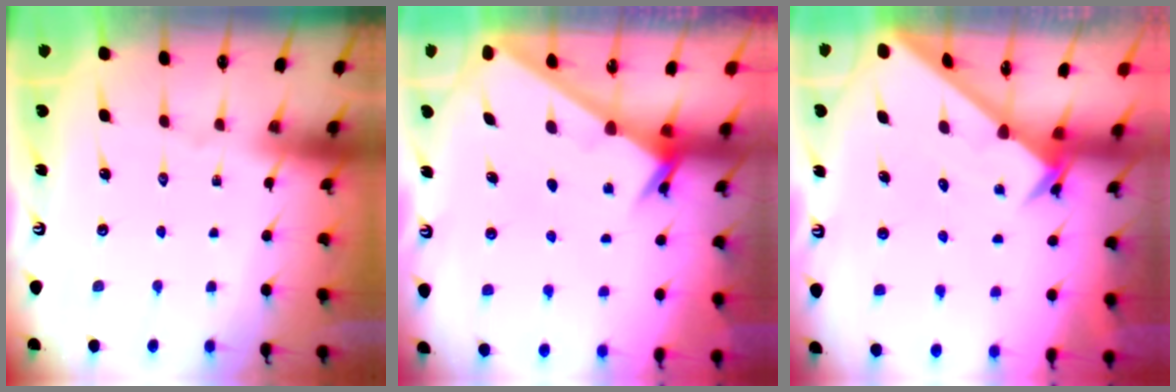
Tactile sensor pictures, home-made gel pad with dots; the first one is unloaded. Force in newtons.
{"total": 2.4, "press": 2.4, "slide": 0.2}
{"total": 2.5, "press": 2.5, "slide": 0.2}